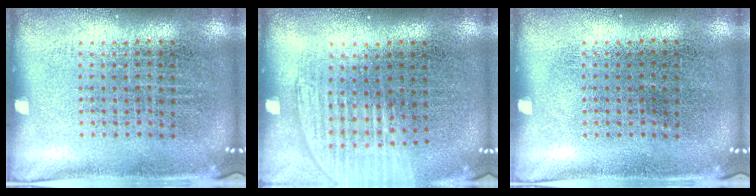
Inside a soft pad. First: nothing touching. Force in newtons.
{"total": 1.2, "press": 1.1, "slide": 0.4}
{"total": 0.0}